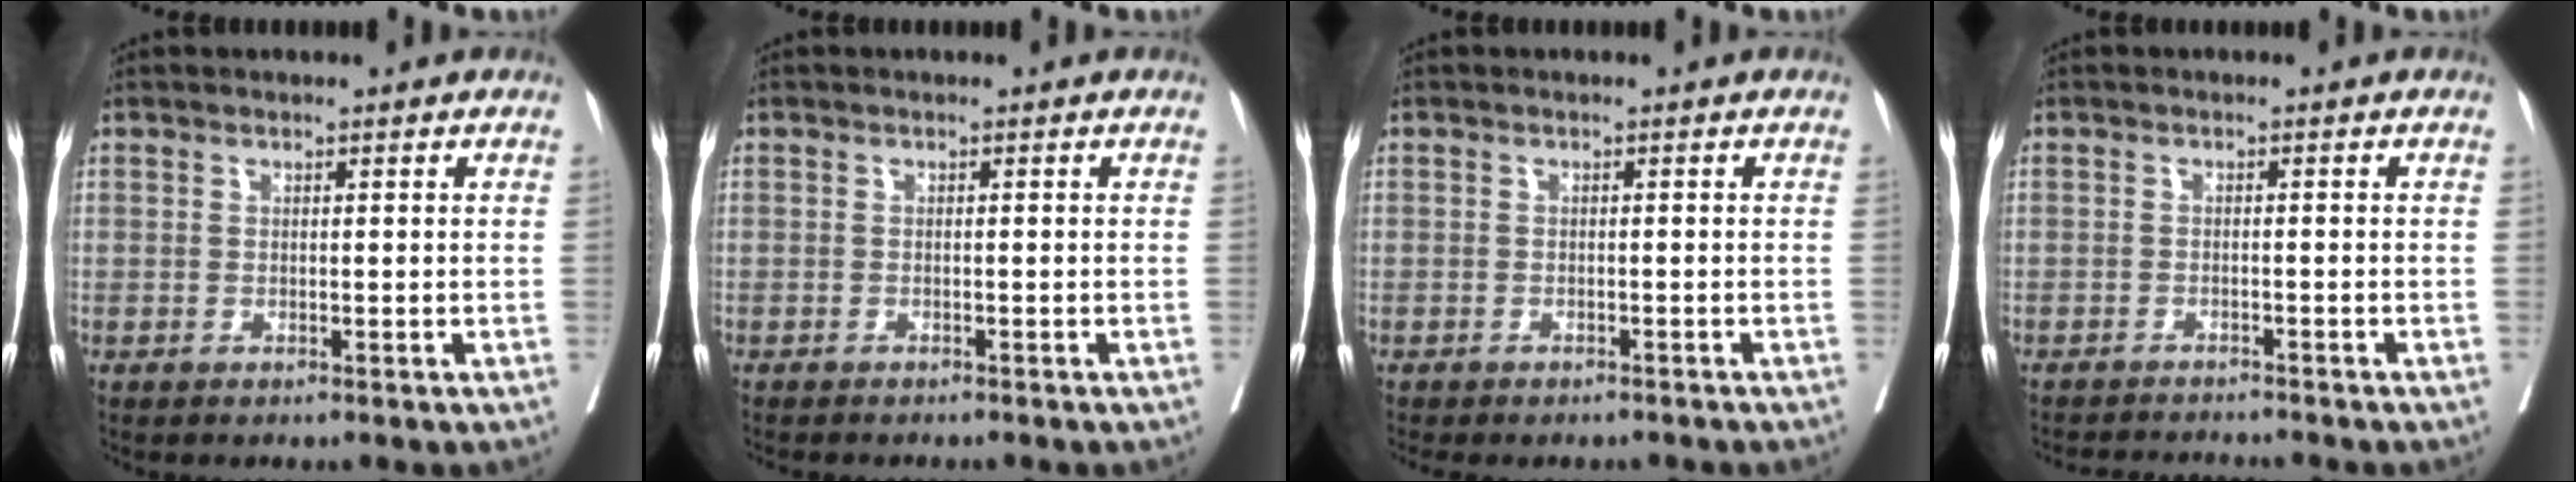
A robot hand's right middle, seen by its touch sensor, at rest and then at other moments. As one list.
[{"total": 3.8, "force": [-3.3, 0.7, 1.6], "torque": [-0.021, -0.006, -0.041]}, {"total": 5.6, "force": [-5.0, 1.9, 1.7], "torque": [-0.013, -0.003, -0.063]}, {"total": 5.8, "force": [-5.6, 0.0, 1.2], "torque": [-0.007, -0.009, -0.083]}]